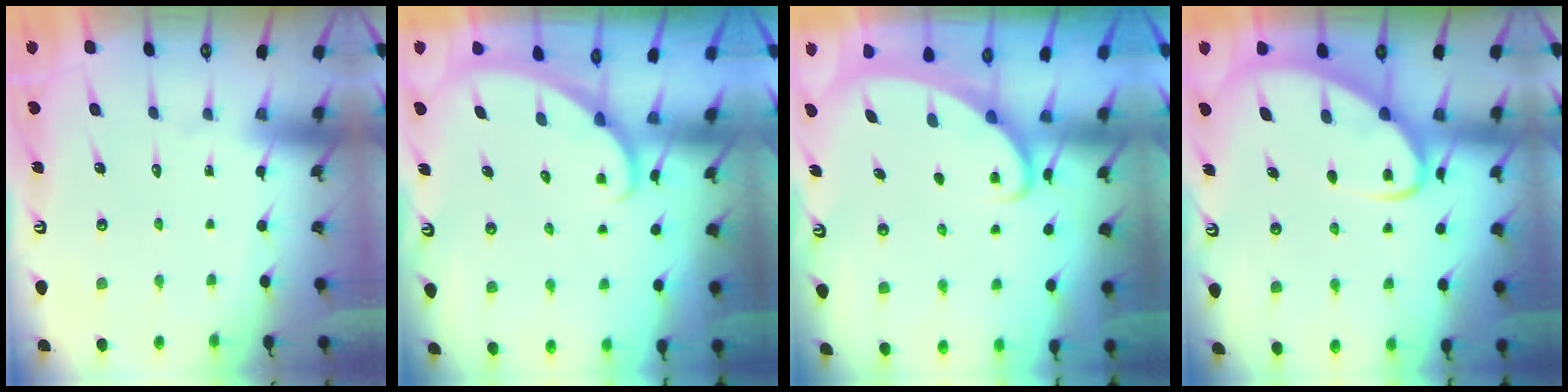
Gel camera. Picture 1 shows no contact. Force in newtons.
{"total": 1.8, "press": 1.8, "slide": 0.1}
{"total": 2.3, "press": 2.3, "slide": 0.3}
{"total": 6.7, "press": 6.7, "slide": 0.6}